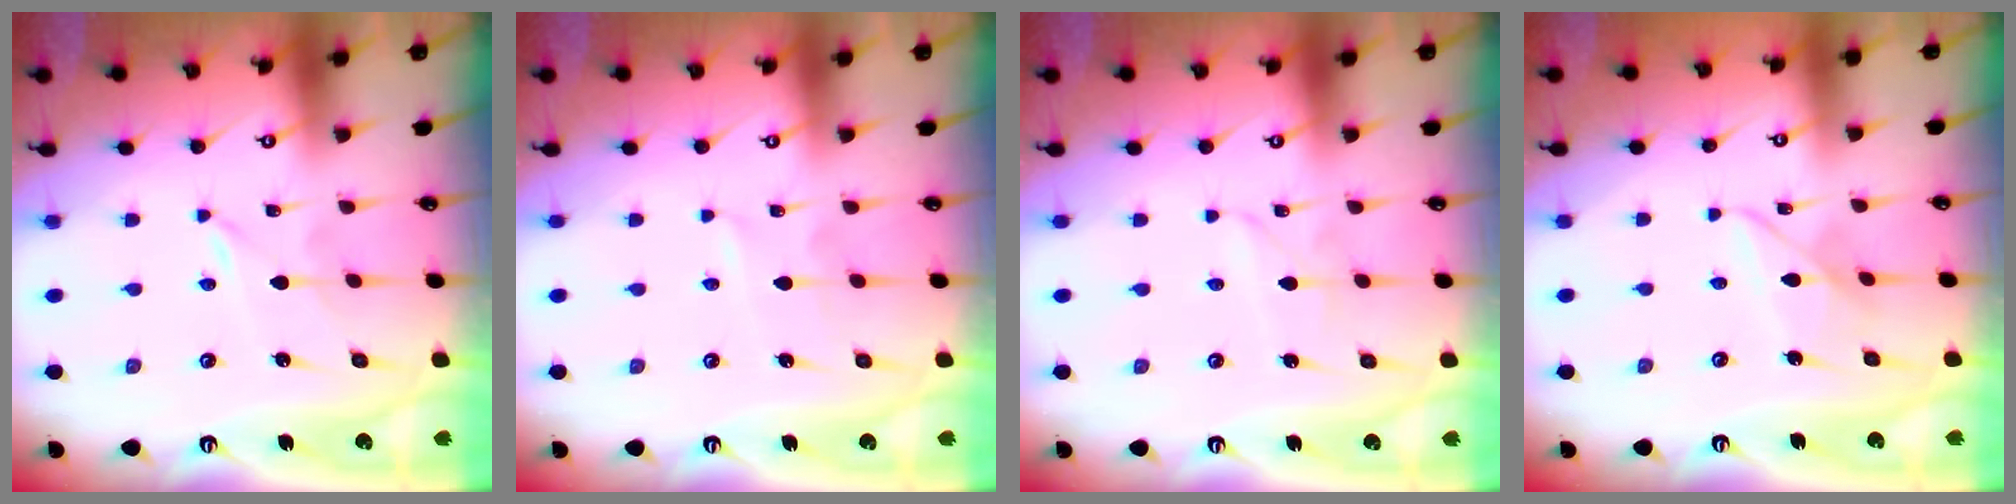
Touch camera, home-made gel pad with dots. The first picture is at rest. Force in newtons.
{"total": 2.2, "press": 2.2, "slide": 0.3}
{"total": 1.7, "press": 1.7, "slide": 0.2}
{"total": 7.6, "press": 7.6, "slide": 0.4}